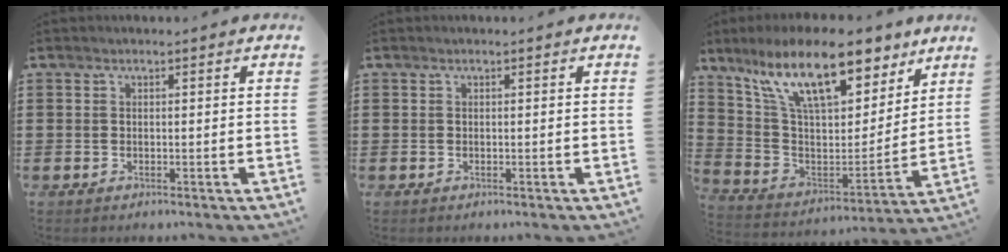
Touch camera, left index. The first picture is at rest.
{"total": 0.0}
{"total": 16.7, "force": [11.2, 5.6, 11.1], "torque": [-0.229, -0.043, 0.196]}